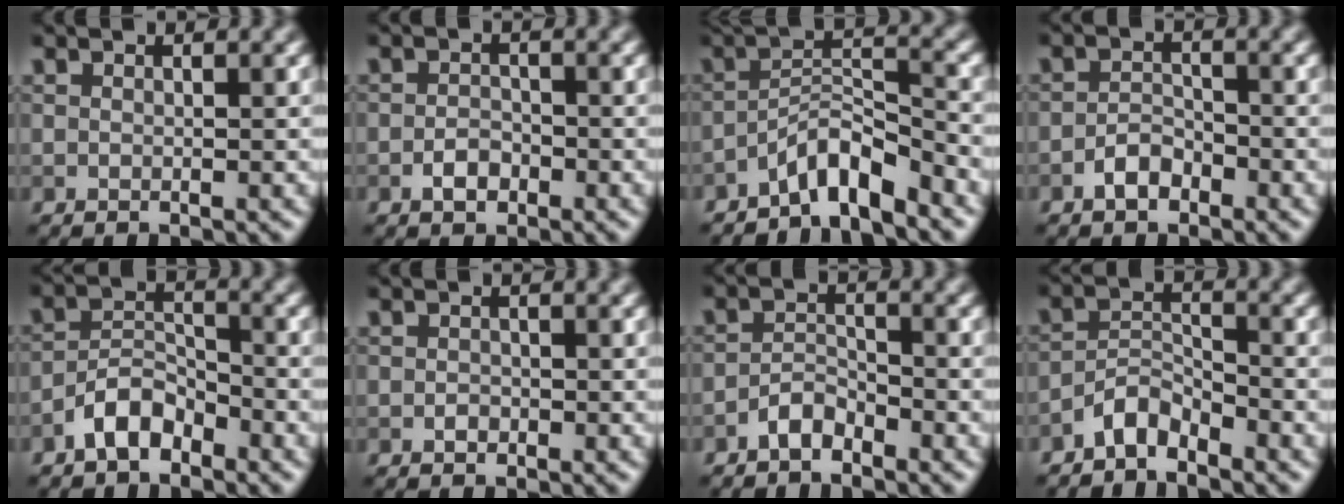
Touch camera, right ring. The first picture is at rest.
{"total": 1.7, "force": [-0.9, 1.0, 1.1], "torque": [-0.017, 0.002, -0.019]}
{"total": 4.7, "force": [-3.6, 0.8, 2.9], "torque": [-0.046, 0.012, -0.072]}
{"total": 2.1, "force": [-1.4, 1.1, 1.1], "torque": [-0.019, 0.006, -0.029]}
{"total": 3.5, "force": [-2.5, 1.5, 1.8], "torque": [-0.031, 0.012, -0.054]}
{"total": 0.7, "force": [-0.3, 0.5, 0.3], "torque": [-0.004, -0.002, -0.007]}
{"total": 2.0, "force": [-1.7, 0.8, 0.9], "torque": [-0.016, 0.009, -0.036]}
{"total": 2.7, "force": [-2.4, 0.8, 1.0], "torque": [-0.018, 0.010, -0.052]}